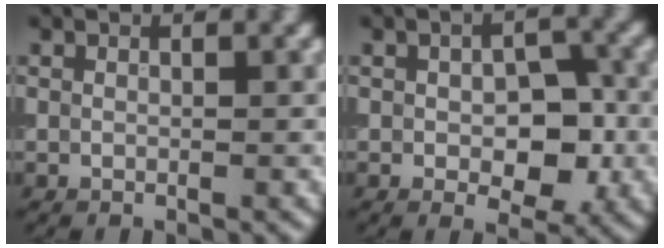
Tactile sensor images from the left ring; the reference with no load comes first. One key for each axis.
{"total": 5.2, "fx": -0.7, "fy": 2.9, "fz": 4.3, "tx": -0.061, "ty": -0.005, "tz": -0.008}